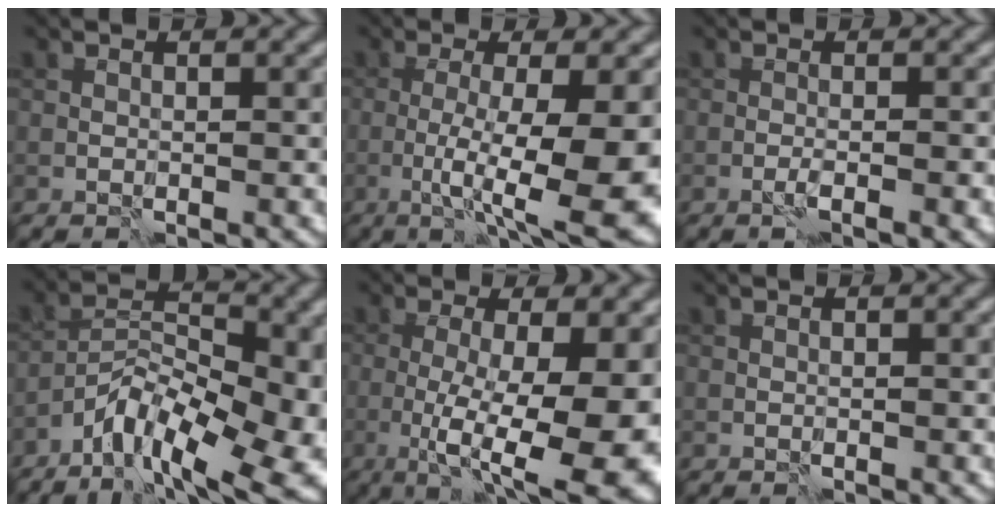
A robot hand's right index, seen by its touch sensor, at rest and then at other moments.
{"total": 11.0, "force": [-2.7, 2.3, 10.5], "torque": [-0.160, -0.012, -0.035]}
{"total": 2.4, "force": [-0.9, 0.5, 2.2], "torque": [-0.028, 0.006, -0.022]}
{"total": 12.3, "force": [-6.5, 5.7, 8.8], "torque": [-0.139, -0.003, -0.107]}
{"total": 12.6, "force": [-1.8, 3.6, 12.0], "torque": [-0.161, -0.011, -0.022]}
{"total": 0.0}